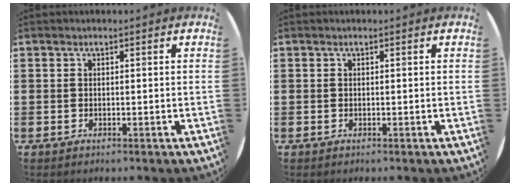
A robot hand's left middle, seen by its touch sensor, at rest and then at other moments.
{"total": 0.0}